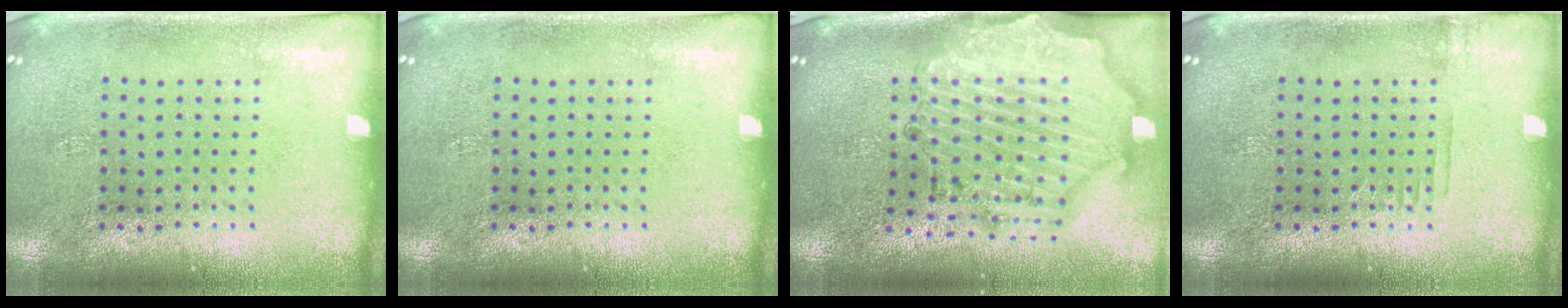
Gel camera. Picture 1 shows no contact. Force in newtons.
{"total": 0.0}
{"total": 2.2, "press": 2.1, "slide": 0.6}
{"total": 0.6, "press": 0.6, "slide": 0.2}